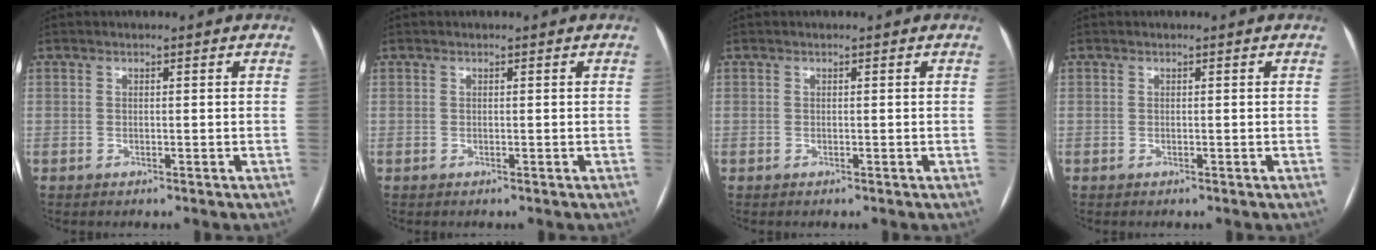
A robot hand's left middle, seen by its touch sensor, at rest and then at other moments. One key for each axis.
{"total": 0.0}
{"total": 0.0}
{"total": 0.0}